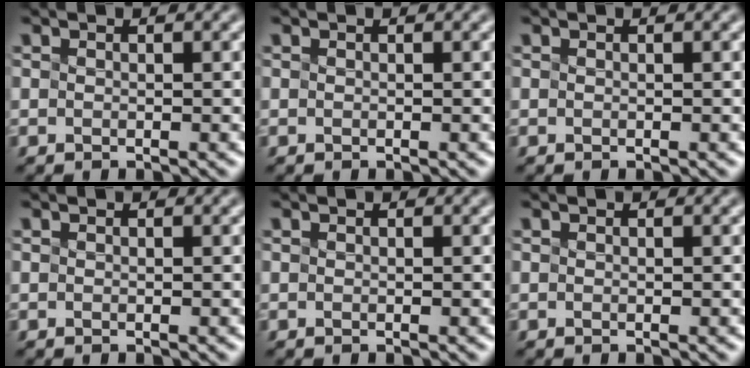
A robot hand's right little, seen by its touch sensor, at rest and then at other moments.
{"total": 0.0}
{"total": 0.0}
{"total": 0.0}
{"total": 0.0}
{"total": 0.0}